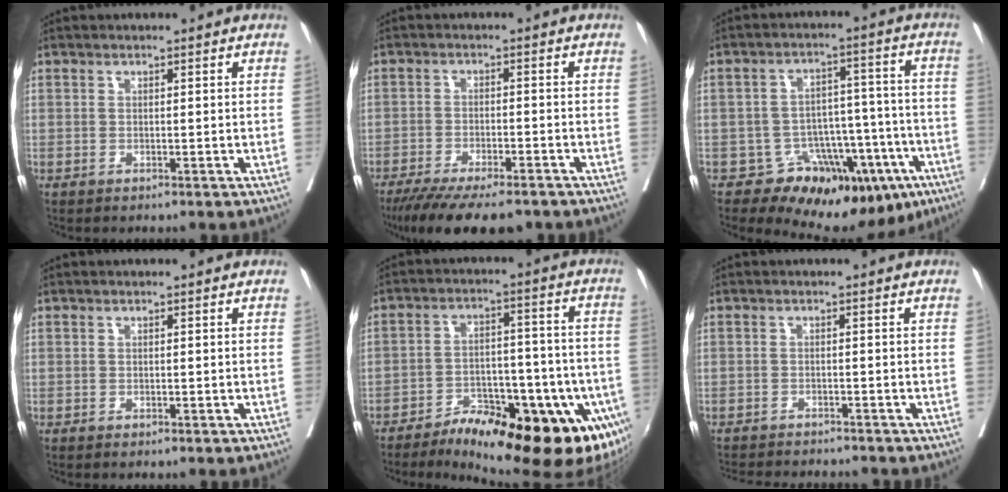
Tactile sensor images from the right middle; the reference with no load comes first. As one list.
[{"total": 13.0, "force": [-10.5, 3.0, 7.1], "torque": [-0.115, -0.025, -0.160]}, {"total": 13.3, "force": [-8.7, 7.0, 7.2], "torque": [-0.054, 0.063, -0.117]}, {"total": 0.6, "force": [-0.3, 0.2, 0.5], "torque": [-0.009, -0.001, -0.001]}, {"total": 20.7, "force": [-13.6, 5.7, 14.5], "torque": [-0.129, 0.015, -0.187]}, {"total": 8.9, "force": [-8.4, 1.2, 2.7], "torque": [-0.036, -0.008, -0.115]}]